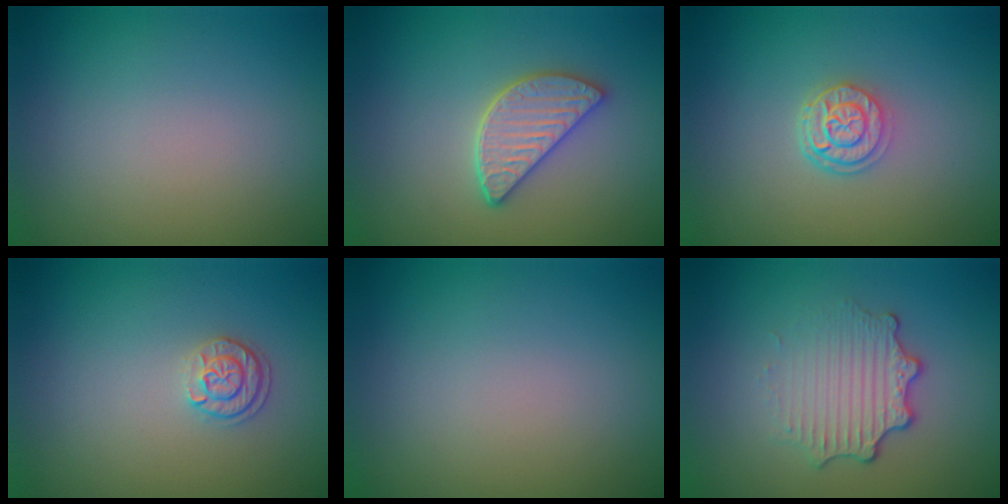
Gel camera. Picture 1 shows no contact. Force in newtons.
{"total": 3.9, "press": 3.3, "slide": 2.1}
{"total": 2.9, "press": 2.3, "slide": 1.8}
{"total": 1.7, "press": 1.6, "slide": 0.7}
{"total": 0.0}
{"total": 3.4, "press": 2.6, "slide": 2.2}